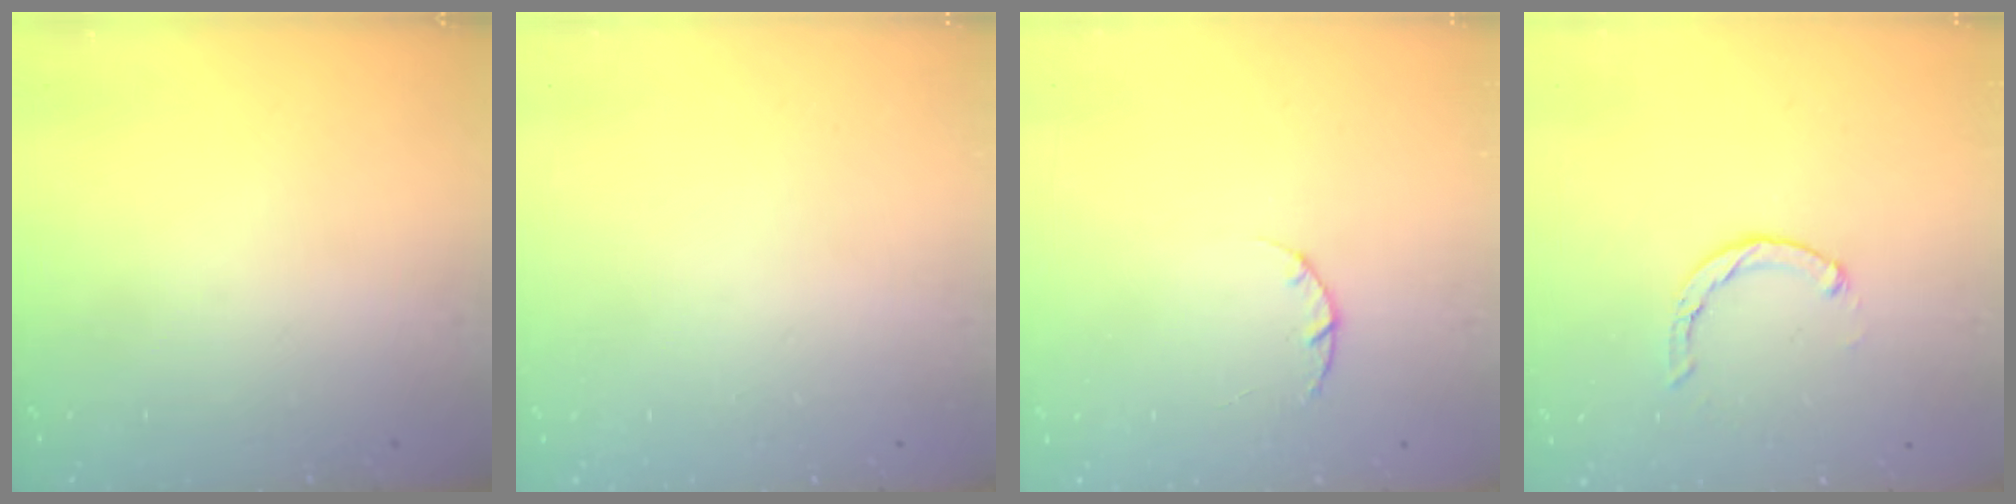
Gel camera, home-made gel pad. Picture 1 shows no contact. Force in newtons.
{"total": 2.6, "press": 2.6, "slide": 0.2}
{"total": 2.0, "press": 1.9, "slide": 0.4}
{"total": 2.0, "press": 2.0, "slide": 0.4}